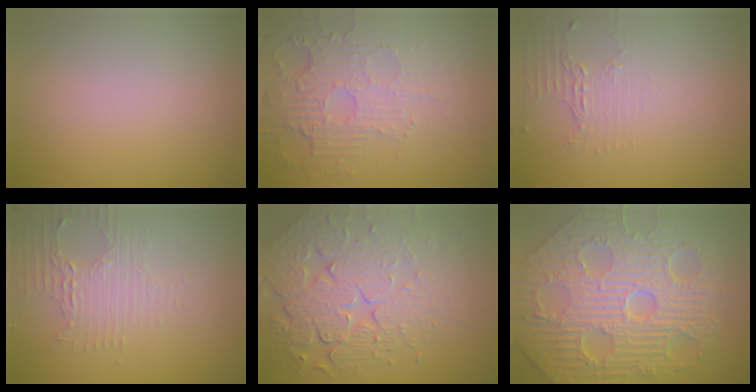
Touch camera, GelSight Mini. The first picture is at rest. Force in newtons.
{"total": 5.5, "press": 3.5, "slide": 4.3}
{"total": 1.9, "press": 1.4, "slide": 1.3}
{"total": 3.5, "press": 2.6, "slide": 2.3}
{"total": 8.0, "press": 5.6, "slide": 5.6}
{"total": 12.5, "press": 8.2, "slide": 9.3}